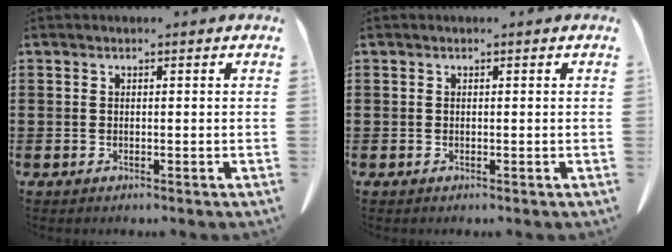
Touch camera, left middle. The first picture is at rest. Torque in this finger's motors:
{"motor_torque": [-0.01, 0.01, 0.00, 0.01]}